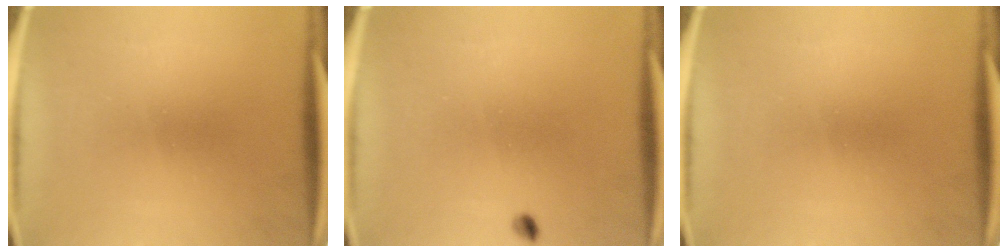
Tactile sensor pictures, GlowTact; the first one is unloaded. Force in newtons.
{"total": 1.0}
{"total": 0.0}